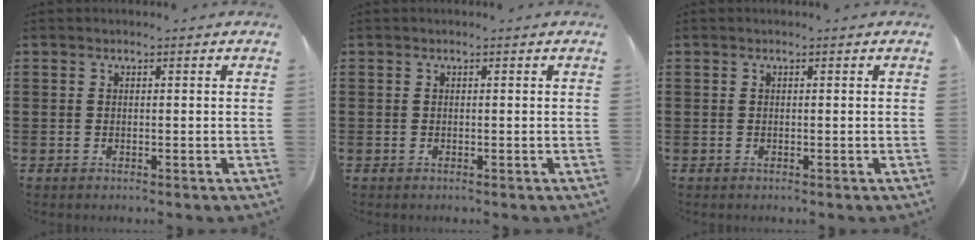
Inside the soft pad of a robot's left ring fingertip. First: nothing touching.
{"total": 0.0}
{"total": 0.0}